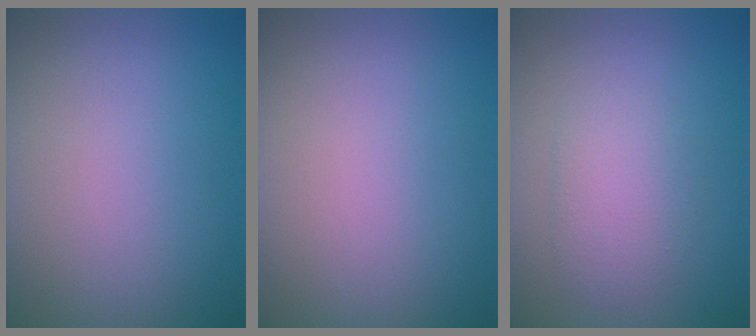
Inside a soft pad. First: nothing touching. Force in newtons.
{"total": 0.0}
{"total": 2.4, "press": 2.3, "slide": 0.4}